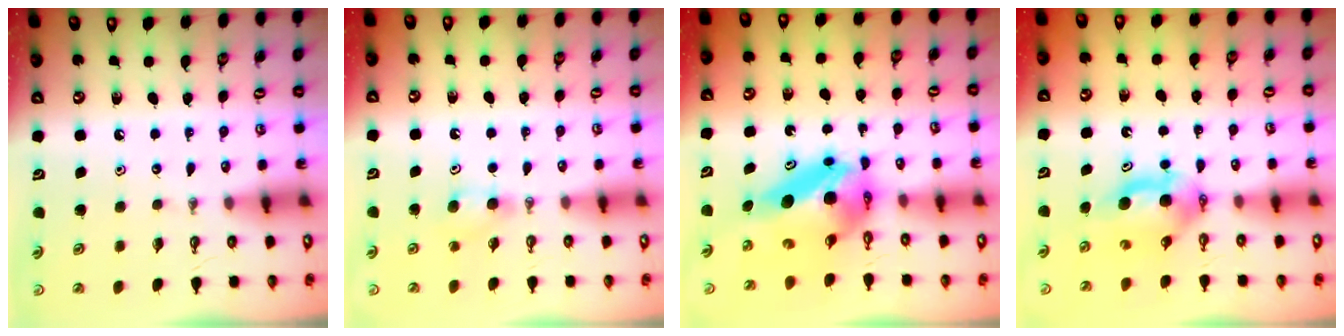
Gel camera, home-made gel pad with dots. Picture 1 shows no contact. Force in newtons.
{"total": 3.6, "press": 3.6, "slide": 0.7}
{"total": 7.8, "press": 7.8, "slide": 0.6}
{"total": 6.3, "press": 5.1, "slide": 3.6}